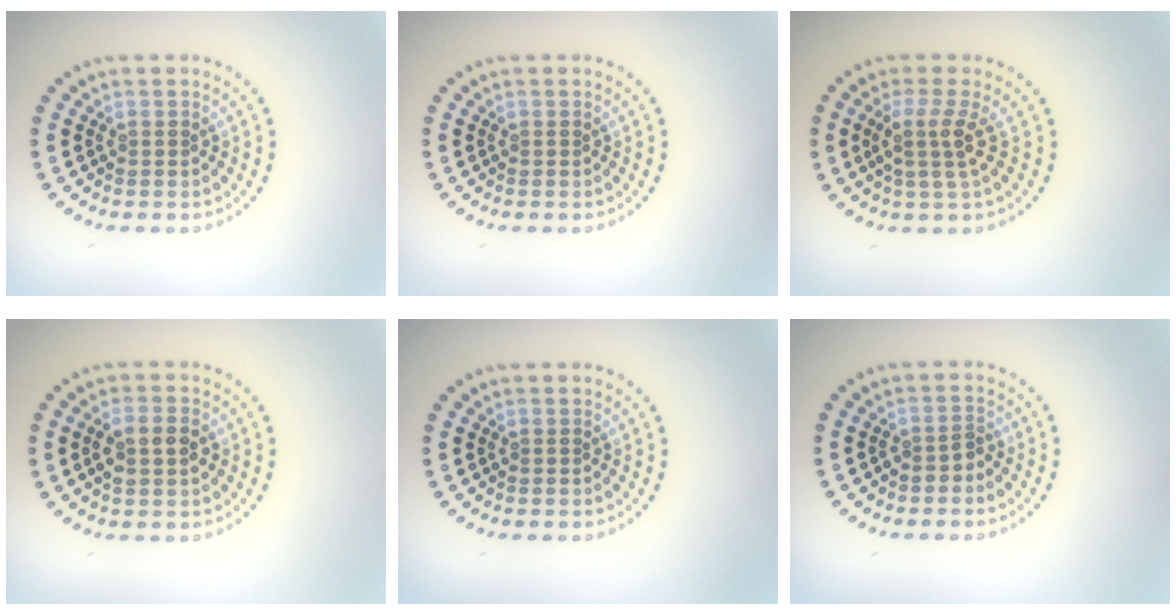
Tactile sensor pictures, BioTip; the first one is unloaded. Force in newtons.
{"total": 0.0}
{"total": 2.7, "press": 2.0, "slide": 1.8}
{"total": 2.6, "press": 2.6, "slide": 0.4}
{"total": 0.0}
{"total": 1.2, "press": 1.0, "slide": 0.7}